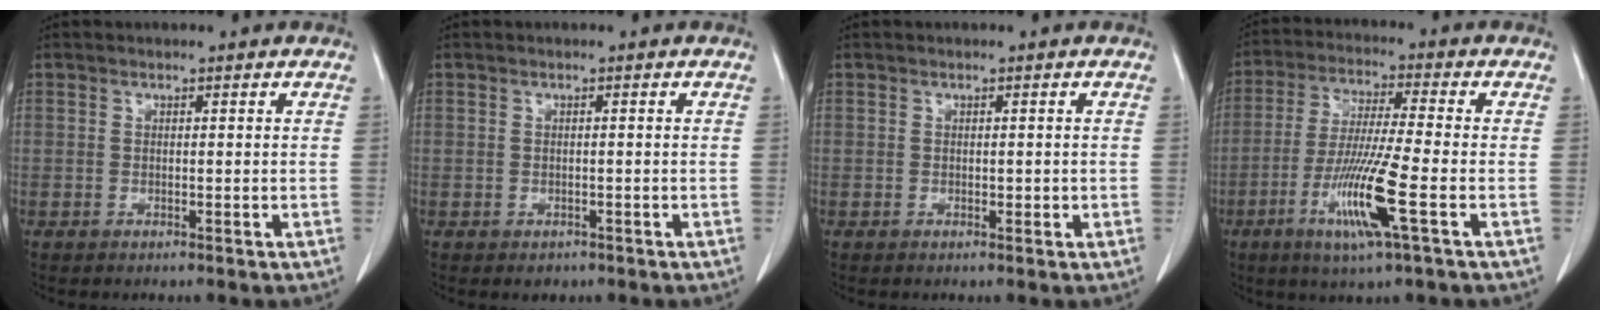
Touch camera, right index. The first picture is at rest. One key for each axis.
{"total": 1.1, "fx": -0.7, "fy": 0.8, "fz": 0.3, "tx": -0.006, "ty": 0.001, "tz": -0.006}
{"total": 0.8, "fx": -0.1, "fy": 0.5, "fz": 0.6, "tx": -0.006, "ty": 0.001, "tz": 0.001}
{"total": 11.5, "fx": -4.2, "fy": -0.4, "fz": 10.7, "tx": -0.213, "ty": -0.022, "tz": -0.084}